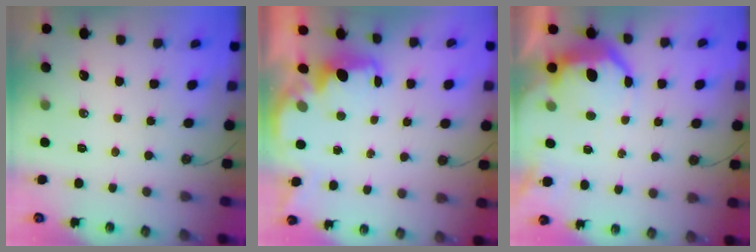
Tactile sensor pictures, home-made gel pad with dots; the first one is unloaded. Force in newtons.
{"total": 2.0, "press": 1.8, "slide": 0.8}
{"total": 8.9, "press": 8.8, "slide": 0.7}